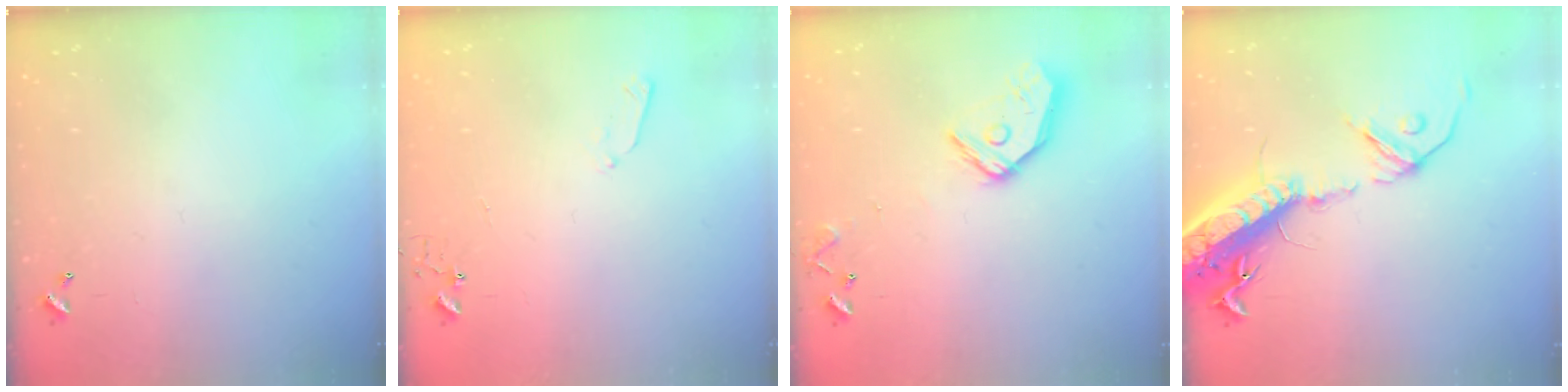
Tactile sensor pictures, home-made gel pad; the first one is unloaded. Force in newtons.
{"total": 3.4, "press": 3.4, "slide": 0.5}
{"total": 12.2, "press": 12.2, "slide": 1.1}
{"total": 21.7, "press": 21.1, "slide": 5.1}